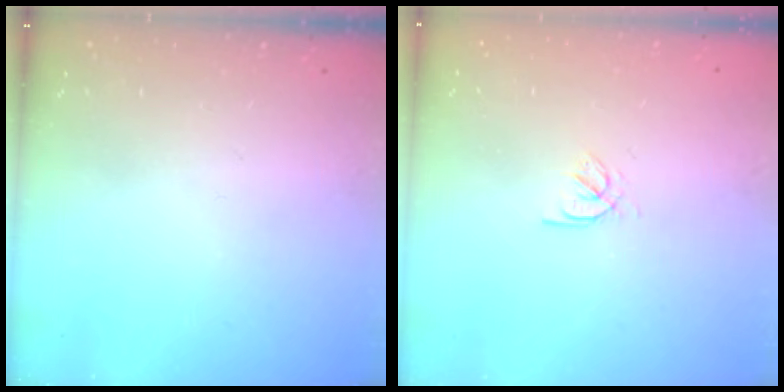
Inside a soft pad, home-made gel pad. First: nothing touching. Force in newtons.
{"total": 2.3, "press": 2.2, "slide": 0.3}